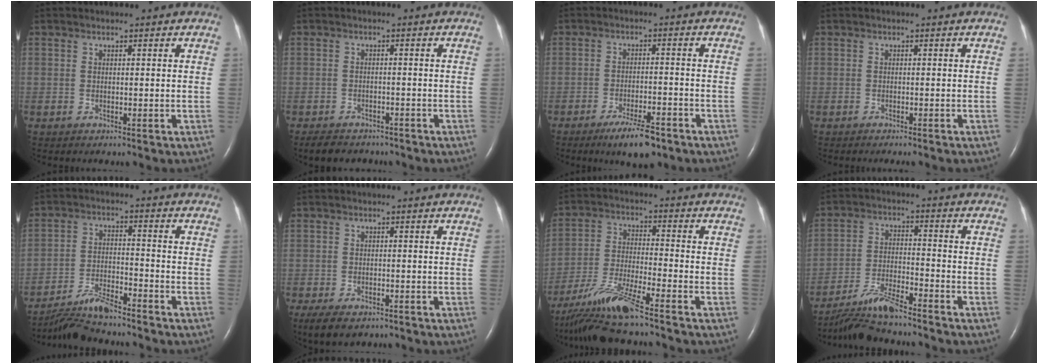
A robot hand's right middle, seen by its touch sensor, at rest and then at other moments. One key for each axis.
{"total": 6.0, "fx": -5.1, "fy": 2.5, "fz": 2.0, "tx": -0.034, "ty": -0.006, "tz": -0.067}
{"total": 6.6, "fx": -4.6, "fy": 1.2, "fz": 4.6, "tx": -0.083, "ty": -0.009, "tz": -0.071}
{"total": 2.2, "fx": -1.8, "fy": -0.1, "fz": 1.1, "tx": -0.016, "ty": -0.001, "tz": -0.017}
{"total": 6.8, "fx": -6.4, "fy": 0.5, "fz": 2.2, "tx": -0.047, "ty": -0.011, "tz": -0.113}
{"total": 5.1, "fx": -3.6, "fy": 2.2, "fz": 2.9, "tx": -0.052, "ty": -0.012, "tz": -0.051}
{"total": 10.5, "fx": -8.8, "fy": -0.9, "fz": 5.7, "tx": -0.120, "ty": -0.022, "tz": -0.165}
{"total": 7.4, "fx": -6.8, "fy": 0.3, "fz": 2.9, "tx": -0.061, "ty": -0.016, "tz": -0.124}